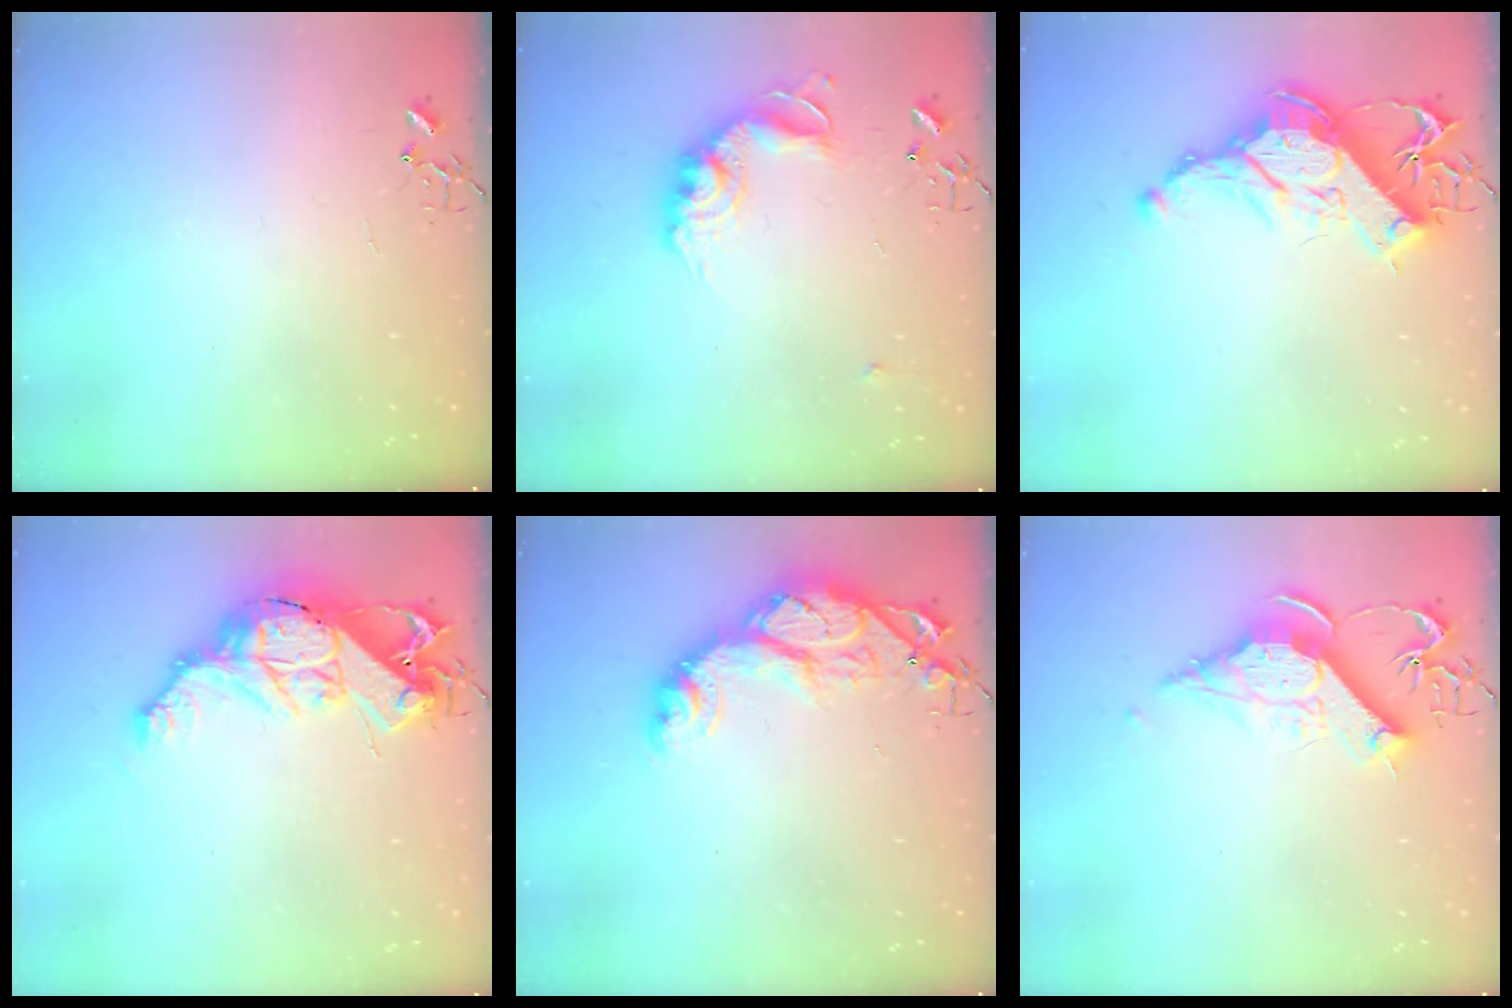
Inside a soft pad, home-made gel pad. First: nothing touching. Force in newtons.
{"total": 14.7, "press": 14.7, "slide": 0.8}
{"total": 15.9, "press": 15.8, "slide": 2.4}
{"total": 16.4, "press": 16.4, "slide": 1.3}
{"total": 16.0, "press": 15.9, "slide": 1.3}
{"total": 12.6, "press": 12.5, "slide": 1.3}